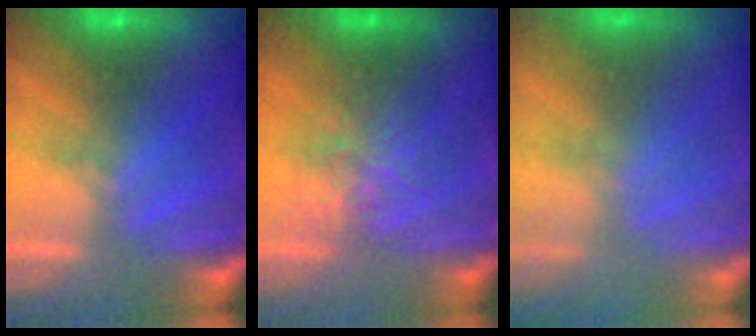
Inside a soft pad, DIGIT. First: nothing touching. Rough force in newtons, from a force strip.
{"total": 2.5}
{"total": 7.4}